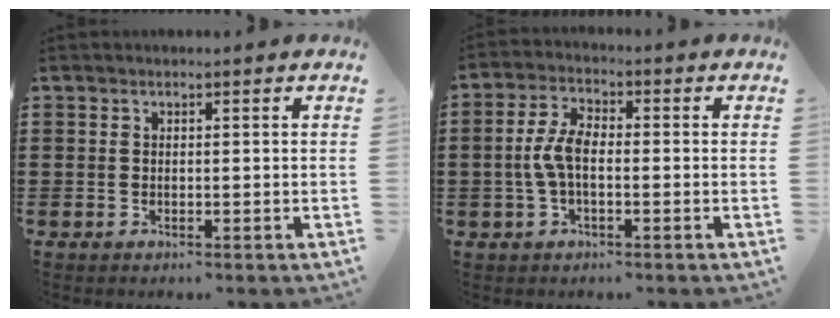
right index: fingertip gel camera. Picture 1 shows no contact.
{"total": 5.6, "force": [-0.8, 2.6, 4.9], "torque": [-0.115, -0.001, -0.023]}